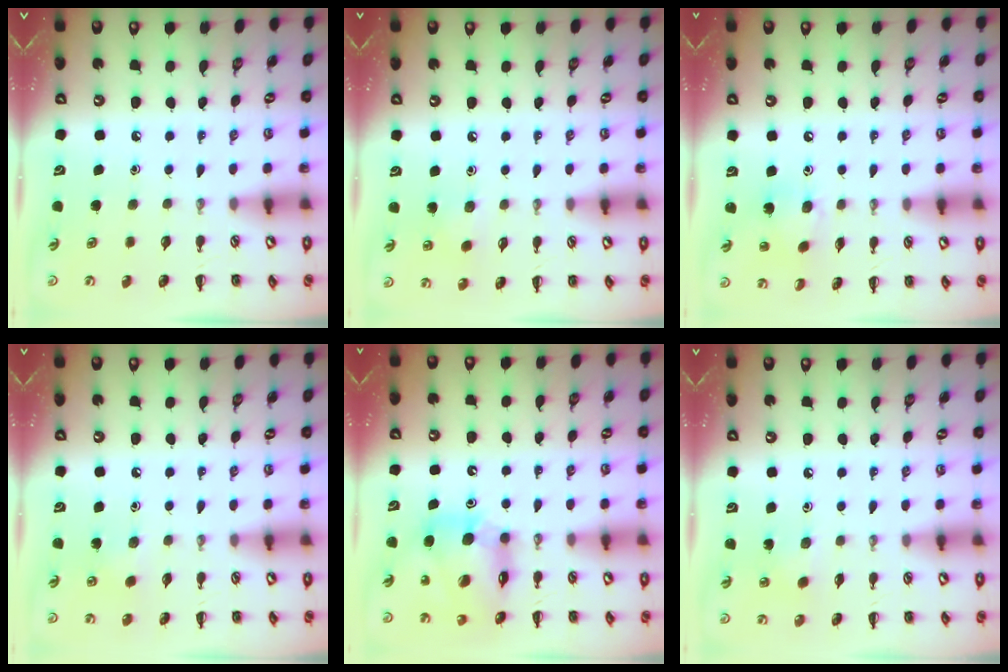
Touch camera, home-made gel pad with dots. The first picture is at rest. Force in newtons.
{"total": 5.1, "press": 5.0, "slide": 1.2}
{"total": 8.4, "press": 8.1, "slide": 2.1}
{"total": 6.2, "press": 6.0, "slide": 1.5}
{"total": 13.9, "press": 13.3, "slide": 4.0}
{"total": 2.5, "press": 2.4, "slide": 0.8}